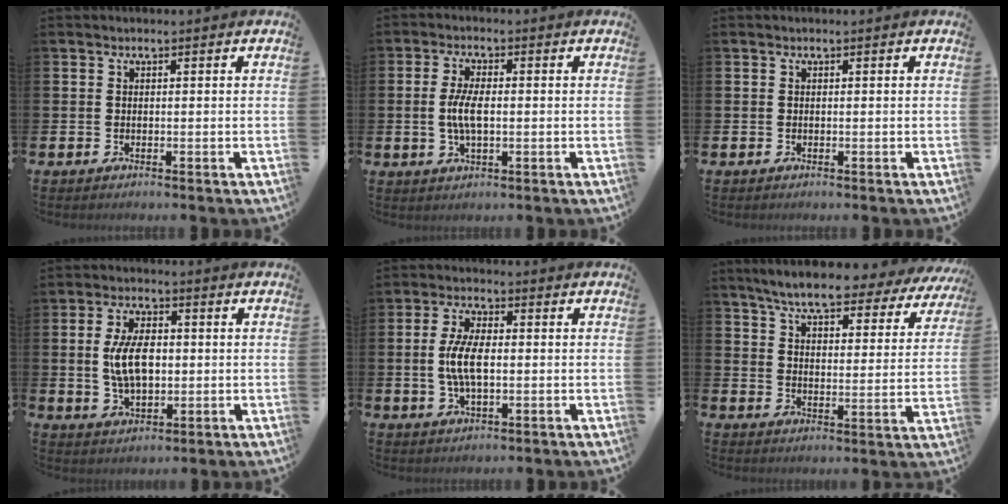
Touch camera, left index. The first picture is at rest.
{"total": 4.8, "force": [0.0, 1.9, 4.4], "torque": [-0.086, 0.003, -0.005]}
{"total": 0.0}
{"total": 7.5, "force": [0.4, 4.1, 6.2], "torque": [-0.121, 0.006, 0.001]}
{"total": 6.3, "force": [0.0, 2.8, 5.6], "torque": [-0.114, 0.004, -0.006]}
{"total": 7.4, "force": [6.6, 0.9, 3.2], "torque": [-0.083, -0.041, 0.109]}